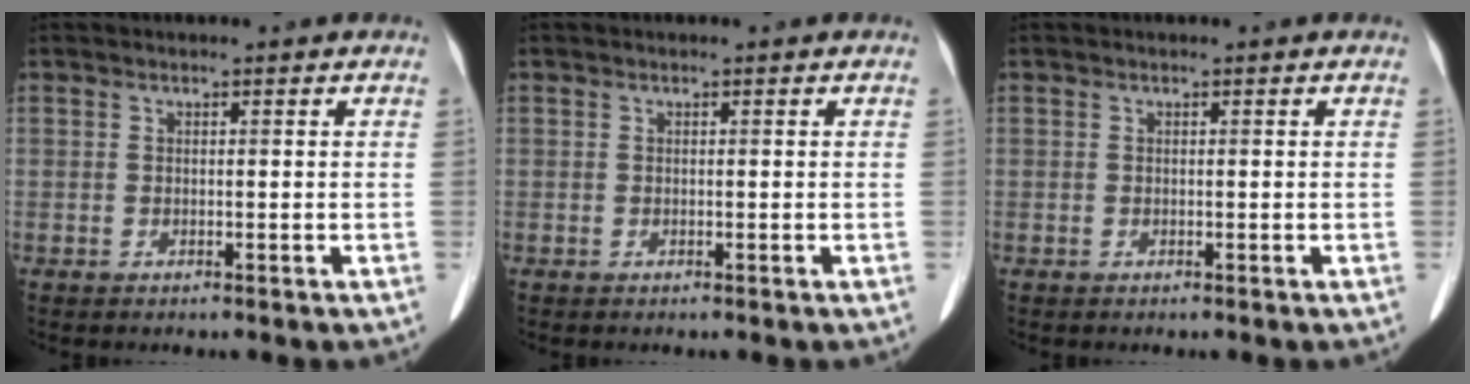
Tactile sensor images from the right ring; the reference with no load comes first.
{"total": 0.0}
{"total": 0.0}